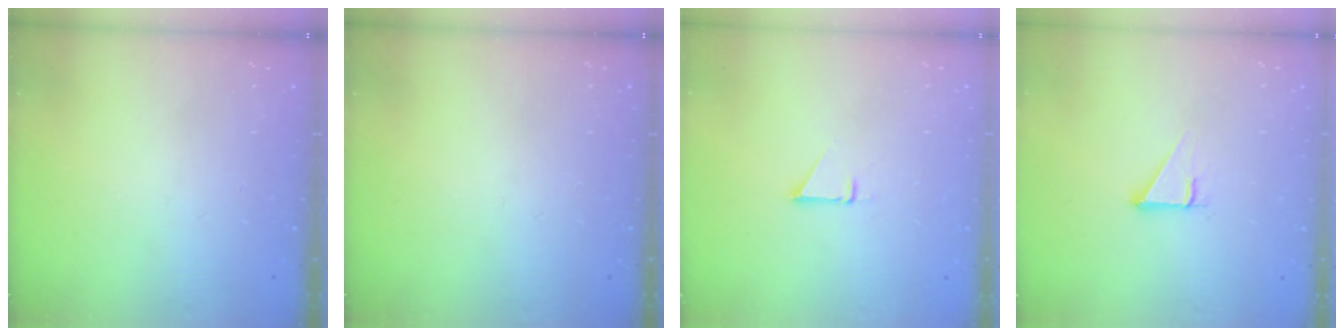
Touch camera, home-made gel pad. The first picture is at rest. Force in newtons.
{"total": 0.0}
{"total": 1.5, "press": 1.5, "slide": 0.1}
{"total": 2.8, "press": 2.8, "slide": 0.0}